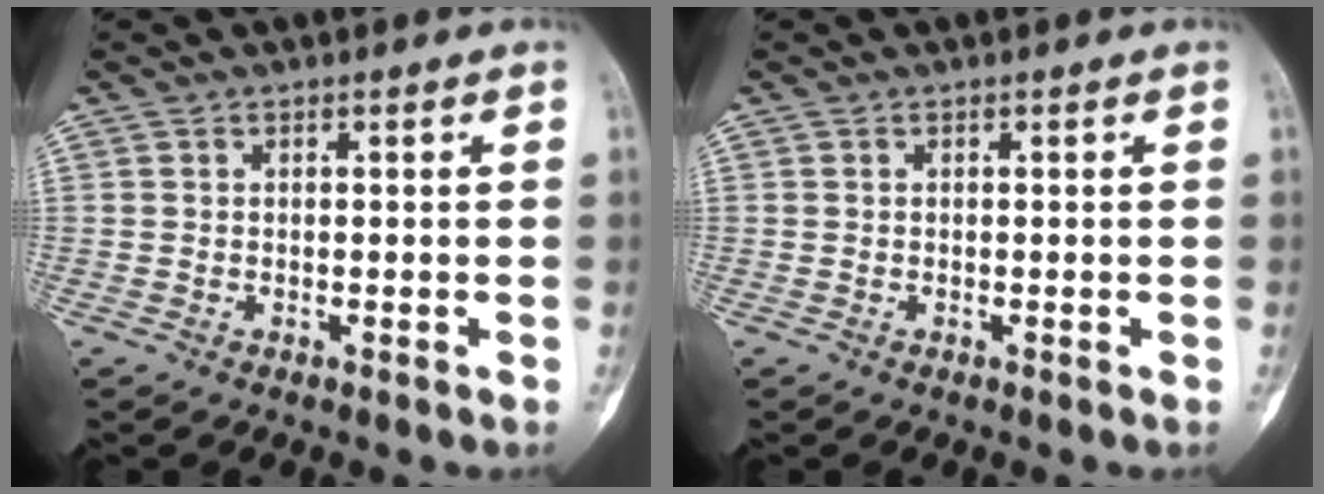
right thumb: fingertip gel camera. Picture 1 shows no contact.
{"total": 0.0}